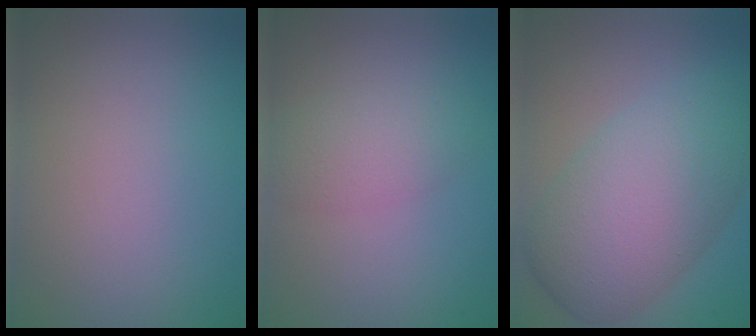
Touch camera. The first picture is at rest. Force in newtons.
{"total": 1.9, "press": 1.9, "slide": 0.1}
{"total": 8.6, "press": 8.6, "slide": 0.2}